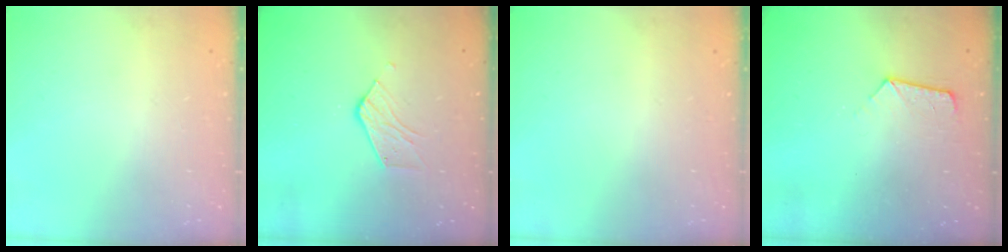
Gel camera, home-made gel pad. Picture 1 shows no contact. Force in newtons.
{"total": 5.9, "press": 5.9, "slide": 0.2}
{"total": 0.0}
{"total": 9.1, "press": 9.1, "slide": 0.8}